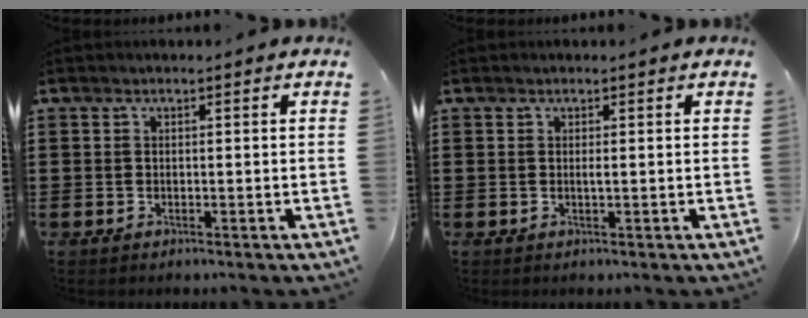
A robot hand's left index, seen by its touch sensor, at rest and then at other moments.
{"total": 0.7, "force": [0.2, 0.0, 0.7], "torque": [-0.012, -0.004, 0.004]}